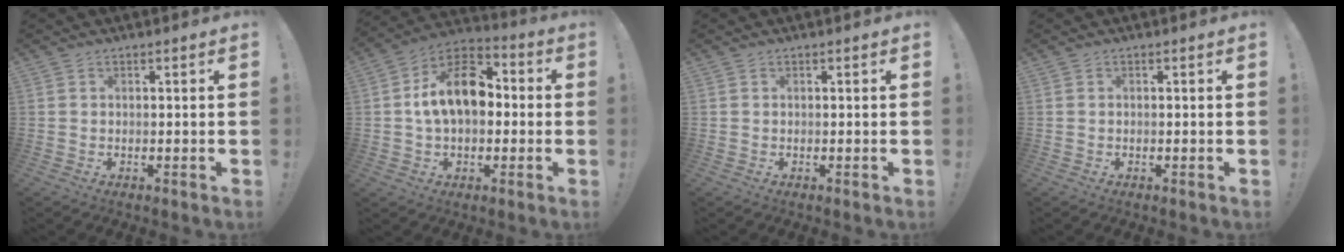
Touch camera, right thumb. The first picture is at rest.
{"total": 16.2, "force": [2.0, 10.2, 12.5], "torque": [-0.196, 0.011, 0.034]}
{"total": 0.0}
{"total": 0.0}